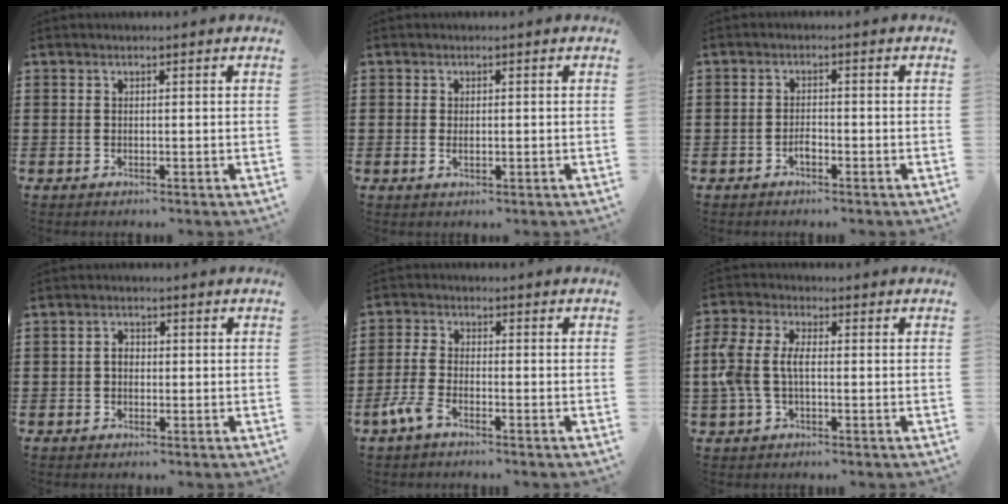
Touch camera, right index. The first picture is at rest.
{"total": 1.3, "force": [0.0, 0.6, 1.2], "torque": [-0.023, 0.003, -0.001]}
{"total": 1.8, "force": [-1.0, 0.8, 1.3], "torque": [-0.026, 0.001, -0.018]}
{"total": 1.7, "force": [-0.1, 1.1, 1.2], "torque": [-0.025, 0.003, -0.002]}
{"total": 3.8, "force": [-2.7, 1.1, 2.5], "torque": [-0.073, -0.001, -0.058]}
{"total": 5.5, "force": [-0.4, 3.0, 4.7], "torque": [-0.122, -0.006, -0.018]}